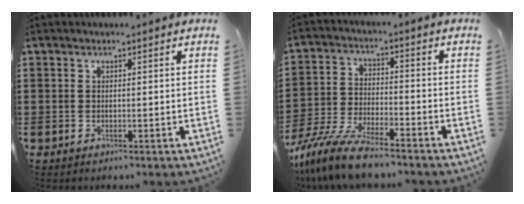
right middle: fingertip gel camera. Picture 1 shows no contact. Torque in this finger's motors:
{"motor_torque": [2.14, 0.00, 0.76, 0.21]}